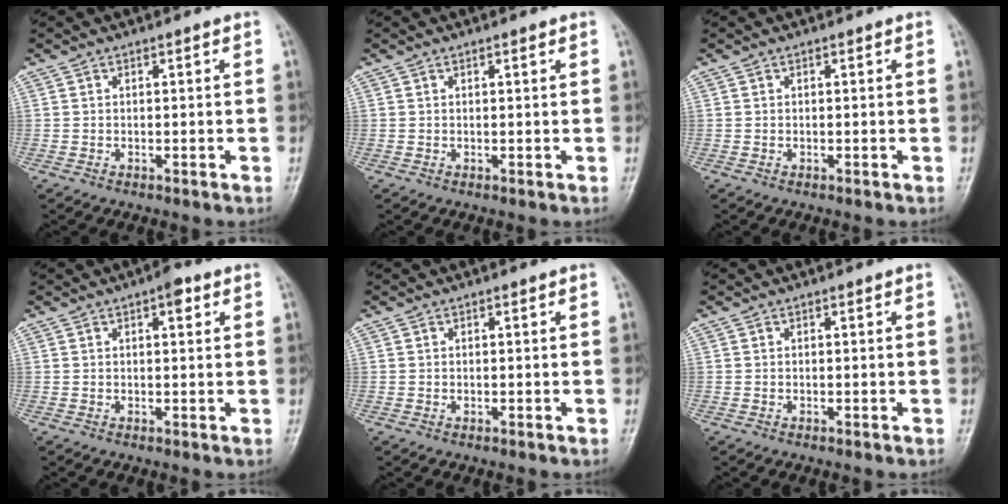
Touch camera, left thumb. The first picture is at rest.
{"total": 0.5, "force": [0.4, 0.1, 0.4], "torque": [-0.007, -0.001, 0.006]}
{"total": 0.0}
{"total": 2.9, "force": [1.4, 1.2, 2.3], "torque": [-0.024, 0.000, 0.015]}
{"total": 0.0}
{"total": 0.0}